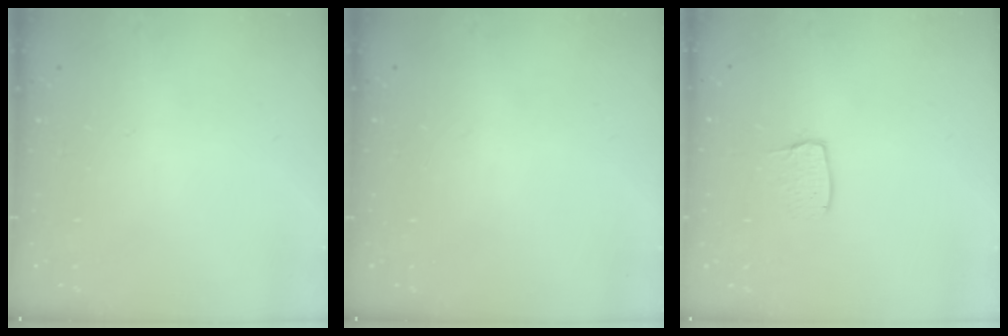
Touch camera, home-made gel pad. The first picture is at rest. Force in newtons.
{"total": 0.0}
{"total": 4.3, "press": 4.3, "slide": 0.3}